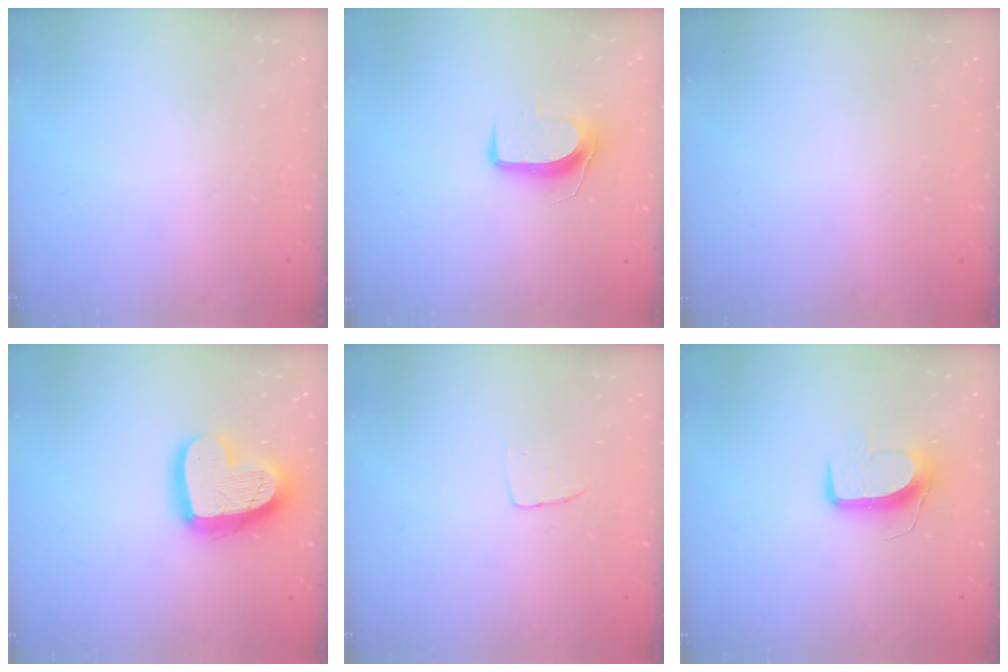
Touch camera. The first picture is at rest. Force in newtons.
{"total": 8.8, "press": 8.8, "slide": 0.8}
{"total": 0.0}
{"total": 18.8, "press": 18.7, "slide": 1.8}
{"total": 2.9, "press": 2.9, "slide": 0.1}
{"total": 9.6, "press": 9.6, "slide": 0.2}